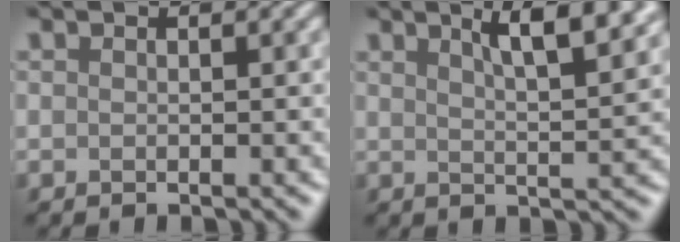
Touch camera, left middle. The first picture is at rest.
{"total": 6.5, "force": [3.8, 1.6, 5.0], "torque": [-0.048, 0.019, 0.046]}